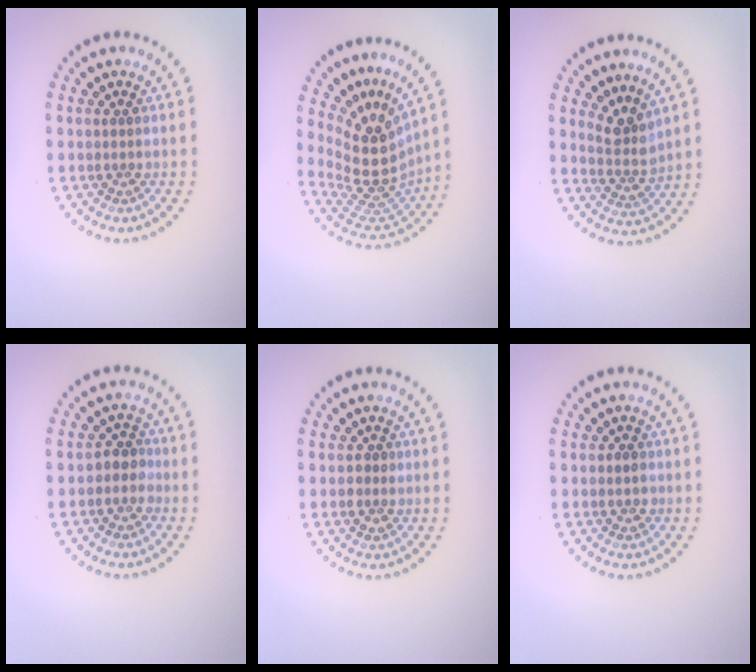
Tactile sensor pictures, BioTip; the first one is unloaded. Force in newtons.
{"total": 5.5, "press": 3.9, "slide": 3.8}
{"total": 2.7, "press": 2.0, "slide": 1.8}
{"total": 2.0, "press": 1.7, "slide": 1.1}
{"total": 1.4, "press": 1.4, "slide": 0.4}
{"total": 0.8, "press": 0.7, "slide": 0.3}